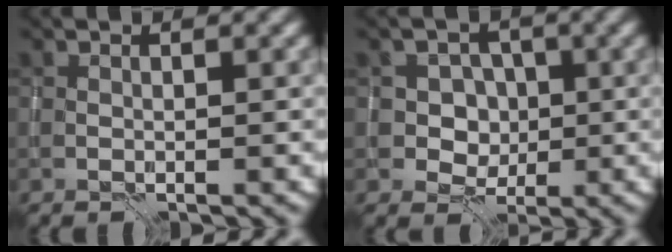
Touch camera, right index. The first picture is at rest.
{"total": 3.4, "force": [0.3, 3.0, 1.4], "torque": [-0.007, -0.002, -0.002]}